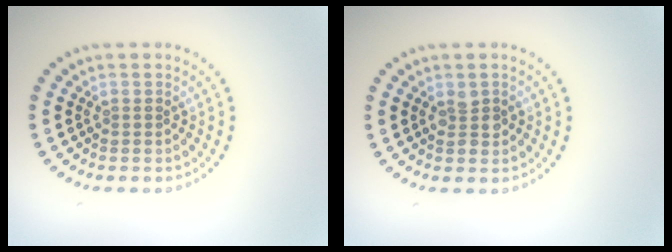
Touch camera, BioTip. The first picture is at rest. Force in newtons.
{"total": 1.4, "press": 1.4, "slide": 0.2}